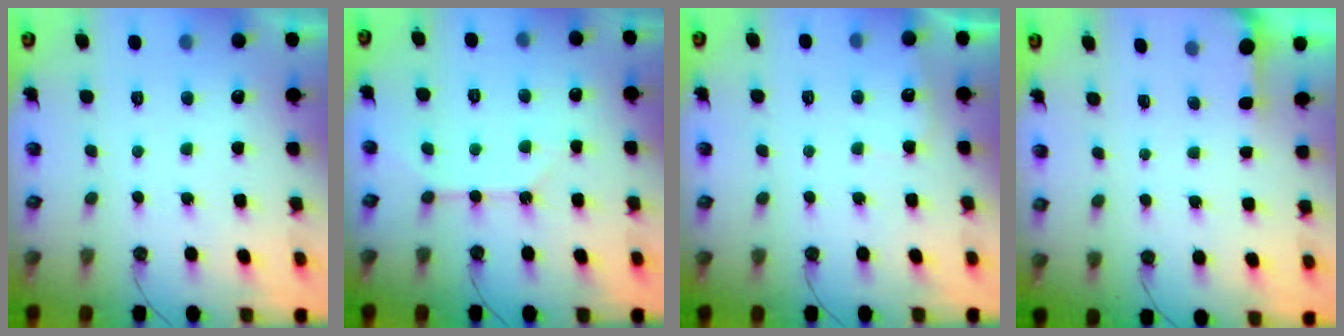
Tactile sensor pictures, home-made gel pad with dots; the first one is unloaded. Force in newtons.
{"total": 5.3, "press": 5.3, "slide": 0.6}
{"total": 3.0, "press": 3.0, "slide": 0.4}
{"total": 1.2, "press": 1.2, "slide": 0.1}